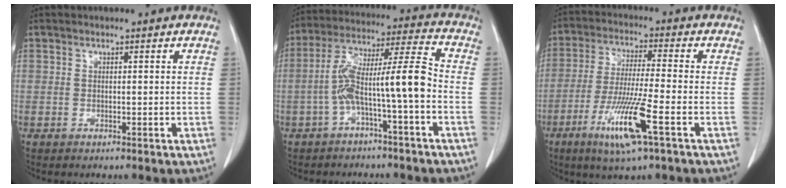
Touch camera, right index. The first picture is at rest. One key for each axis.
{"total": 10.8, "fx": -2.9, "fy": 0.3, "fz": 10.4, "tx": -0.189, "ty": 0.041, "tz": -0.051}
{"total": 11.1, "fx": -5.0, "fy": 0.0, "fz": 9.9, "tx": -0.198, "ty": -0.021, "tz": -0.093}